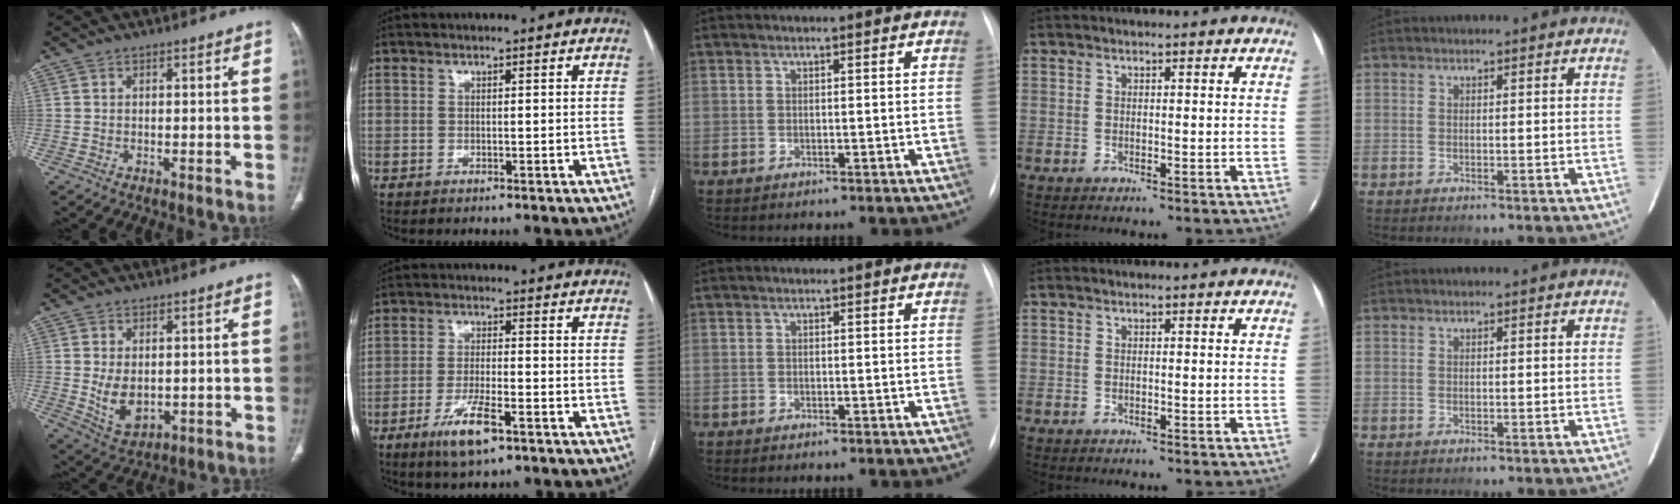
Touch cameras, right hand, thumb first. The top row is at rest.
{"thumb": {"total": 6.7, "force": [-0.1, 4.4, 5.0], "torque": [-0.079, -0.015, 0.017]}, "index": {"total": 7.2, "force": [-4.0, 1.3, 5.8], "torque": [-0.114, -0.012, -0.067]}}